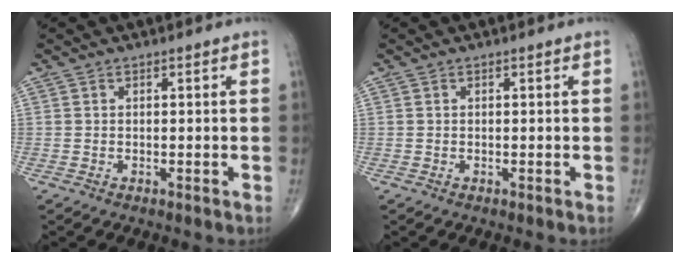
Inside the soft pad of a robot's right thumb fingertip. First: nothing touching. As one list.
[{"total": 0.0}]